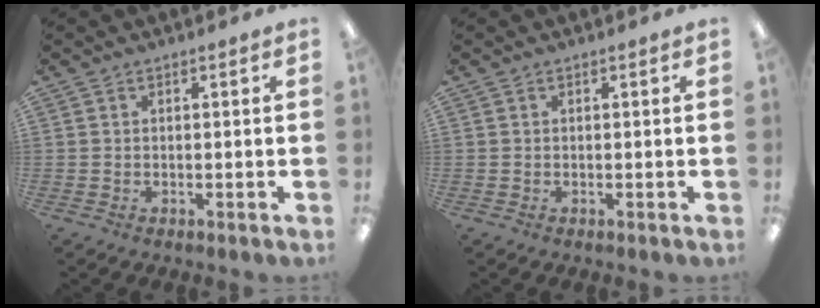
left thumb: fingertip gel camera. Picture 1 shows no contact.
{"total": 0.0}